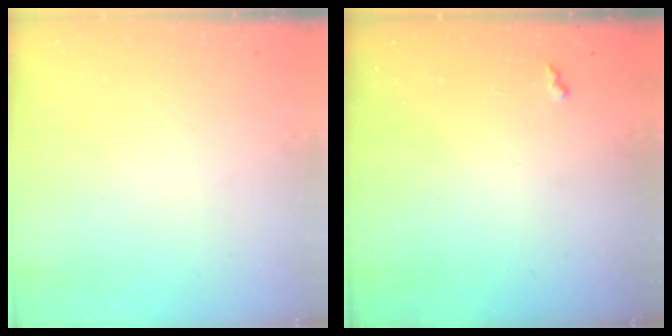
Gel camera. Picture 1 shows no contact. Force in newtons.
{"total": 1.9, "press": 1.8, "slide": 0.5}